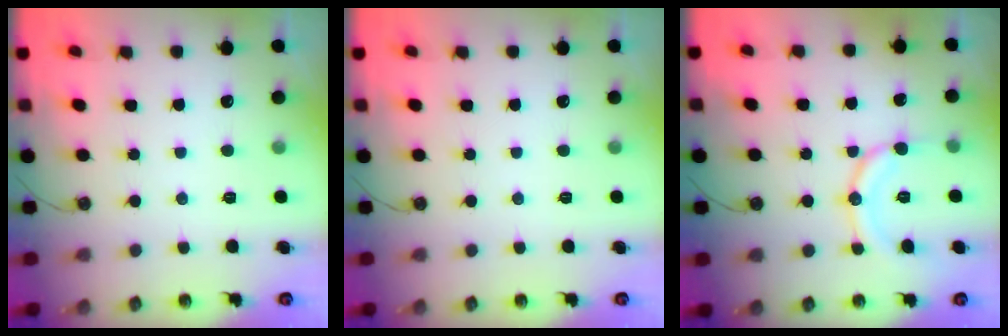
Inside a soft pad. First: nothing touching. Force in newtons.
{"total": 0.0}
{"total": 11.4, "press": 11.3, "slide": 1.0}